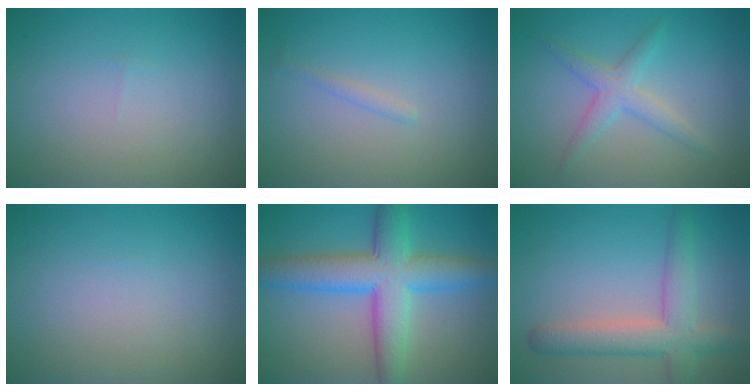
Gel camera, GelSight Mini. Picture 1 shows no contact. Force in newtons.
{"total": 0.7, "press": 0.7, "slide": 0.1}
{"total": 2.5, "press": 2.5, "slide": 0.1}
{"total": 0.0}
{"total": 7.6, "press": 7.6, "slide": 0.4}
{"total": 5.0, "press": 4.9, "slide": 0.3}